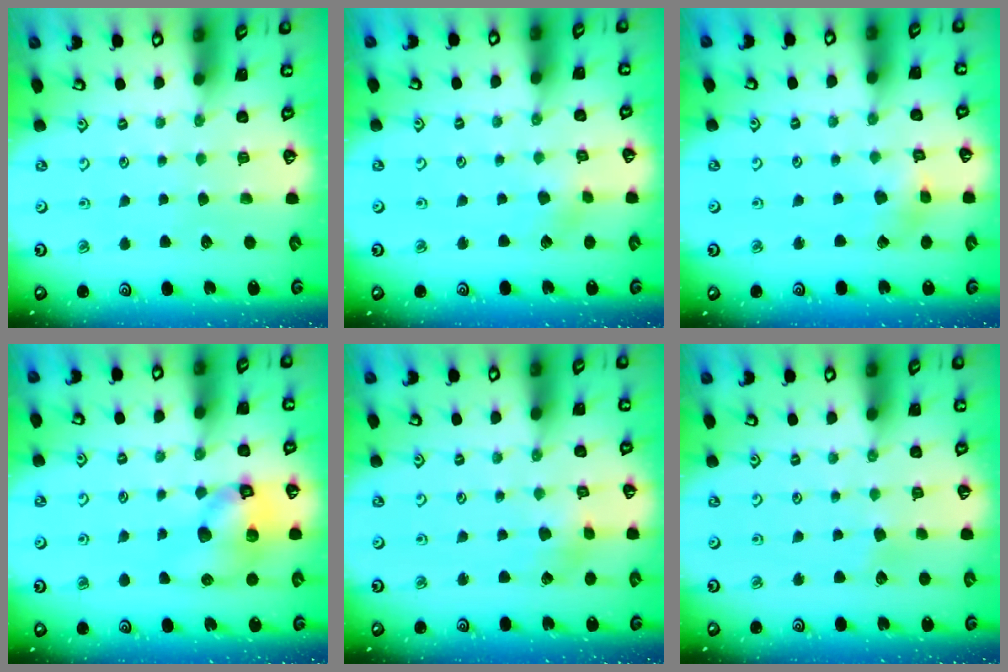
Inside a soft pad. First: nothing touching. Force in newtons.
{"total": 2.6, "press": 2.4, "slide": 0.9}
{"total": 2.6, "press": 2.6, "slide": 0.3}
{"total": 11.2, "press": 11.0, "slide": 1.8}
{"total": 2.9, "press": 2.8, "slide": 0.2}
{"total": 2.9, "press": 2.9, "slide": 0.3}